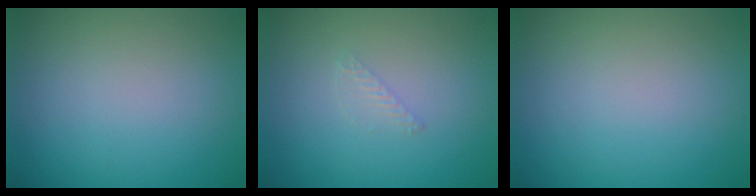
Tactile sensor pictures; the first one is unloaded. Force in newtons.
{"total": 0.8, "press": 0.8, "slide": 0.0}
{"total": 0.0}